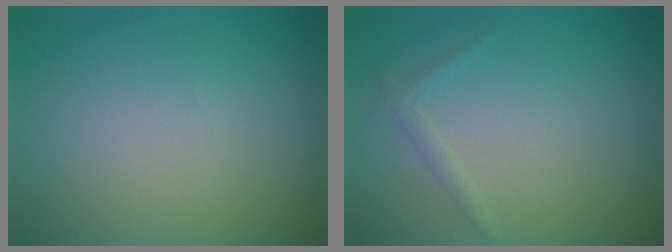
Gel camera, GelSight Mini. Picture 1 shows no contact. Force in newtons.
{"total": 1.1, "press": 1.1, "slide": 0.1}